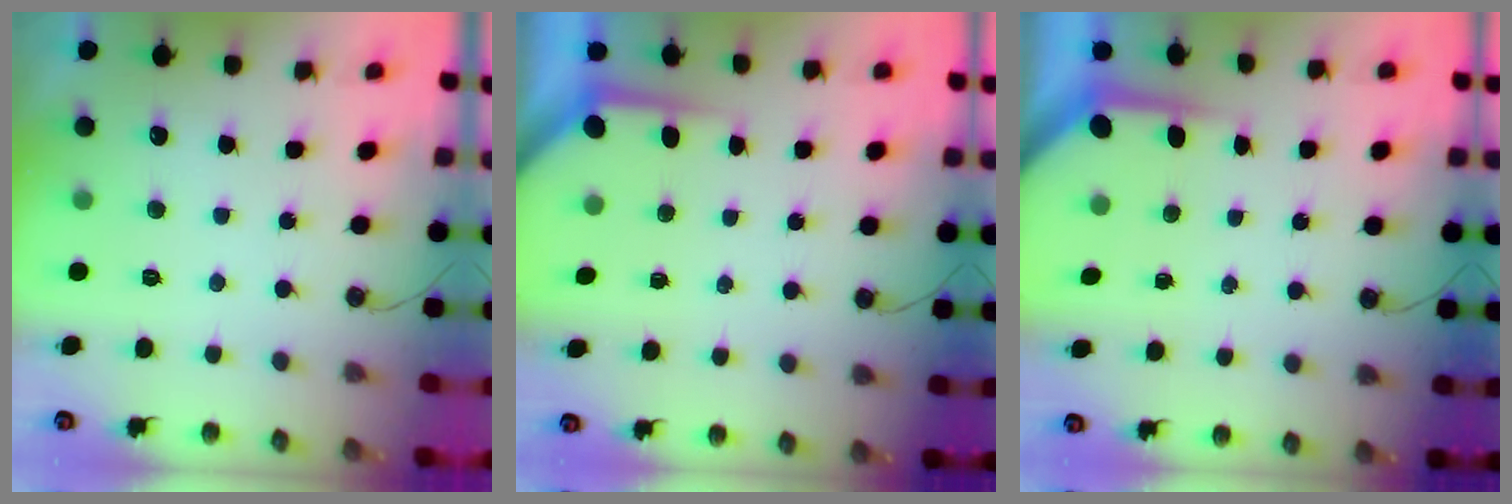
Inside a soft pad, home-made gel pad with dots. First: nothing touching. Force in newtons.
{"total": 3.5, "press": 3.5, "slide": 0.4}
{"total": 3.8, "press": 3.8, "slide": 0.4}